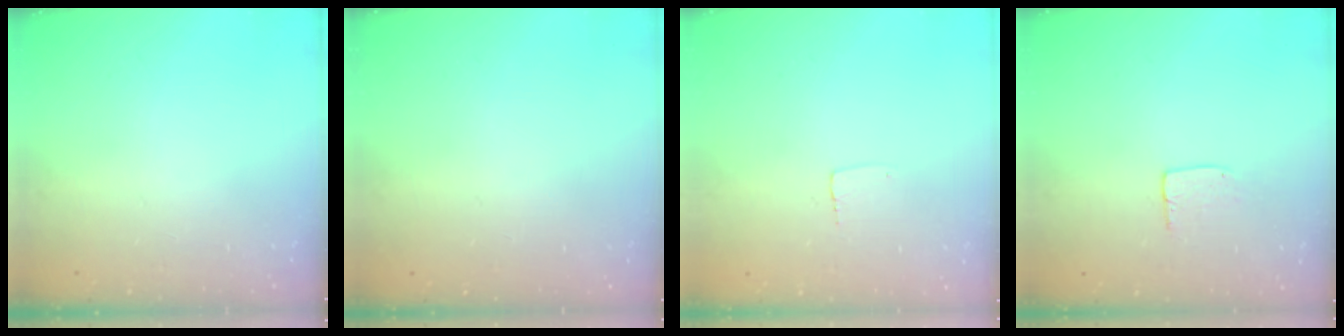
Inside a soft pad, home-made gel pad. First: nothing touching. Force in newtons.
{"total": 0.0}
{"total": 2.3, "press": 2.3, "slide": 0.1}
{"total": 5.6, "press": 5.6, "slide": 0.2}